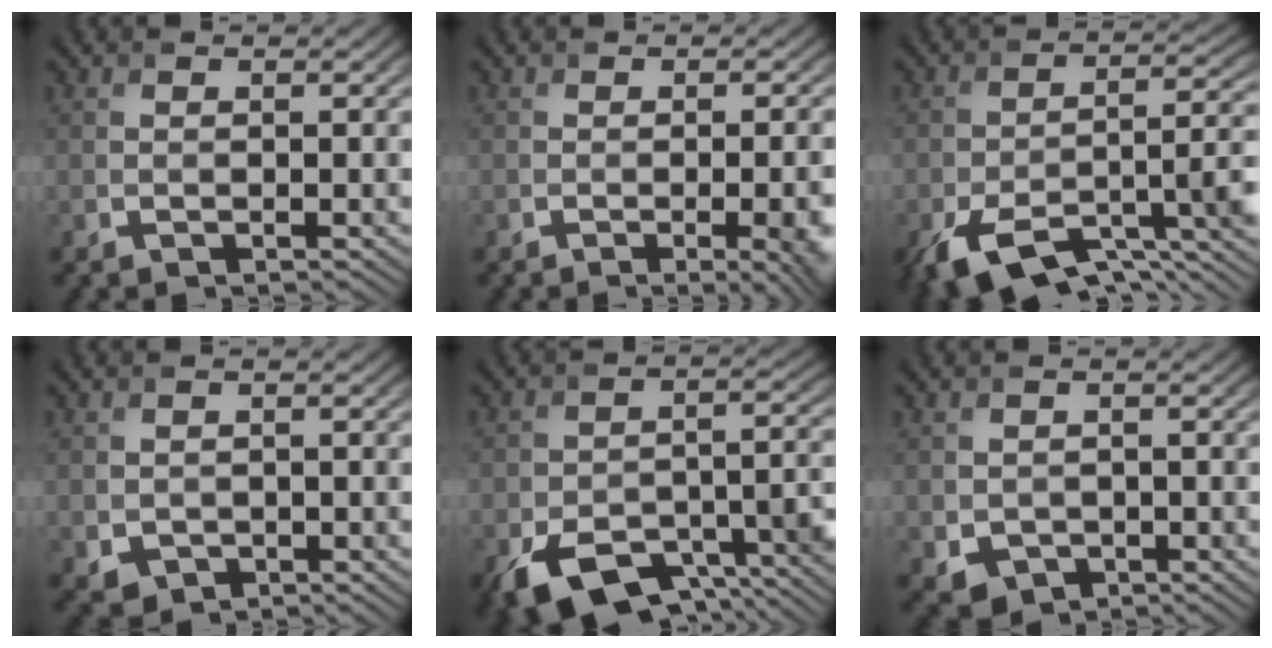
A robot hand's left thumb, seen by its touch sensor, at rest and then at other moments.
{"total": 5.6, "force": [-1.7, 1.7, 5.0], "torque": [-0.058, -0.005, -0.014]}
{"total": 13.1, "force": [-7.9, 5.1, 9.1], "torque": [-0.167, -0.026, -0.128]}
{"total": 1.9, "force": [-0.2, 1.7, 0.7], "torque": [-0.025, -0.014, 0.001]}
{"total": 12.8, "force": [-7.1, 6.8, 8.2], "torque": [-0.148, -0.035, -0.109]}
{"total": 2.6, "force": [-0.6, 2.4, 1.0], "torque": [-0.034, -0.018, -0.007]}